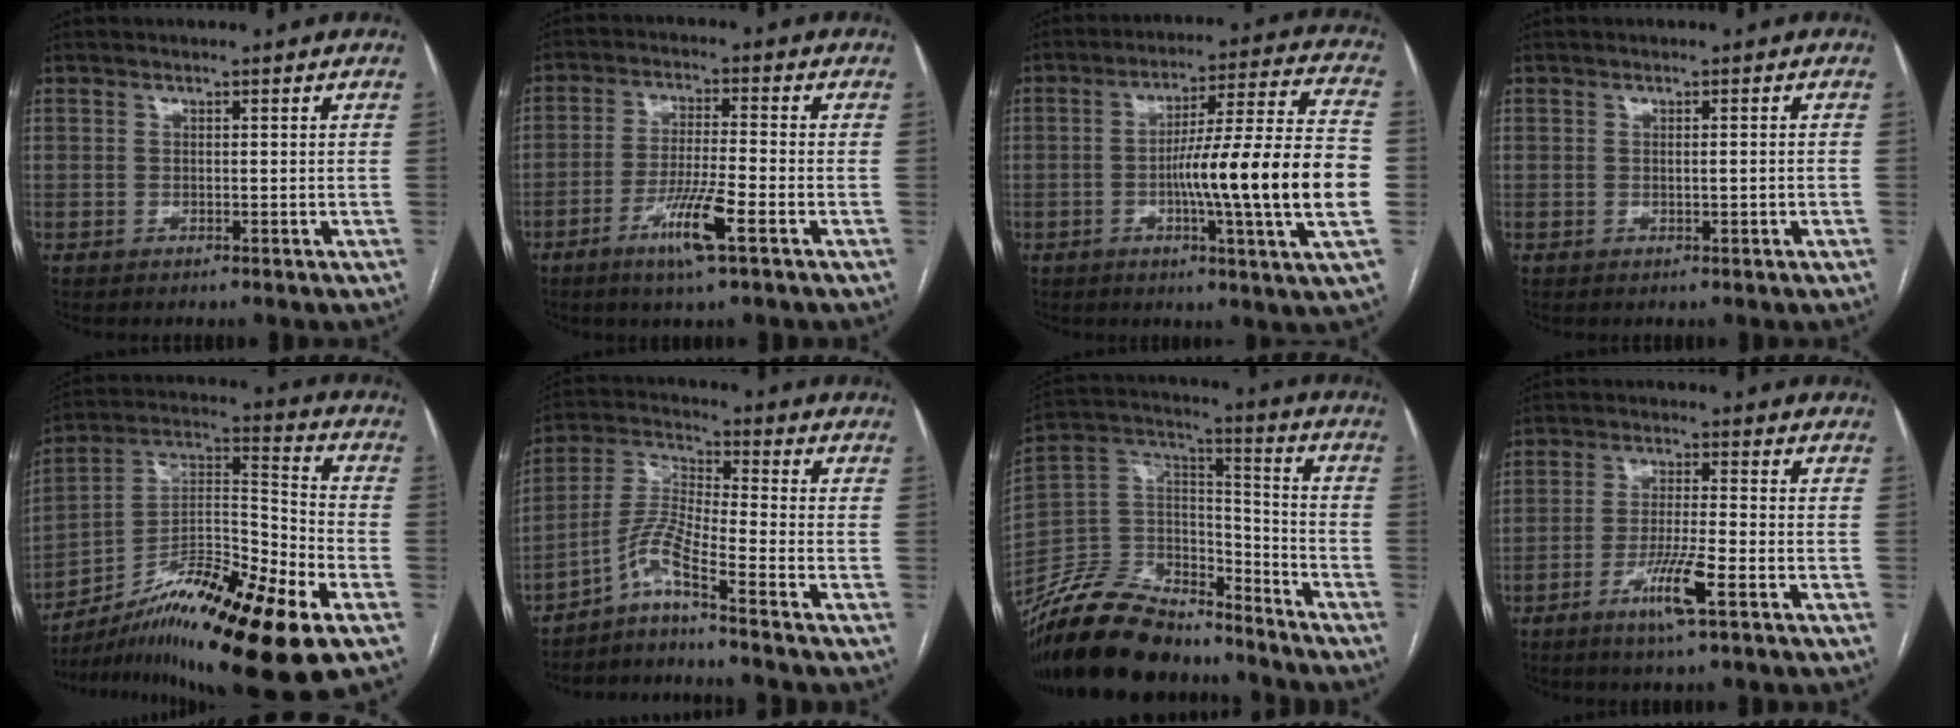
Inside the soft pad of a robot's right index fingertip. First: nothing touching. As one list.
[{"total": 8.0, "force": [-3.9, -0.1, 7.0], "torque": [-0.135, -0.013, -0.073]}, {"total": 19.4, "force": [-3.4, -0.8, 19.1], "torque": [-0.274, 0.007, -0.057]}, {"total": 1.0, "force": [-0.2, 0.0, 1.0], "torque": [-0.019, -0.002, 0.001]}, {"total": 22.9, "force": [-13.5, 2.6, 18.4], "torque": [-0.289, -0.002, -0.224]}, {"total": 7.1, "force": [-5.1, -1.1, 4.8], "torque": [-0.114, -0.001, -0.103]}, {"total": 23.0, "force": [-19.5, 8.2, 8.9], "torque": [-0.208, 0.022, -0.340]}, {"total": 7.1, "force": [-3.5, -0.1, 6.2], "torque": [-0.119, -0.013, -0.065]}]